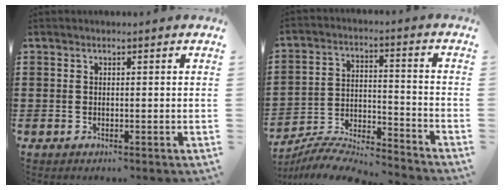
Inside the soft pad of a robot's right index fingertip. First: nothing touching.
{"total": 7.1, "force": [-6.9, 0.6, 1.5], "torque": [-0.036, 0.002, -0.140]}